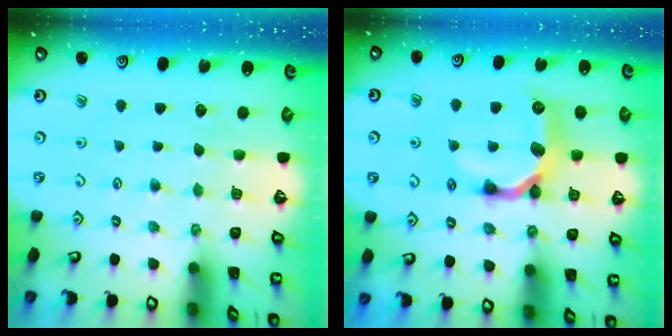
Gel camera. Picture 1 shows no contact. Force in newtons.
{"total": 11.9, "press": 11.9, "slide": 0.6}